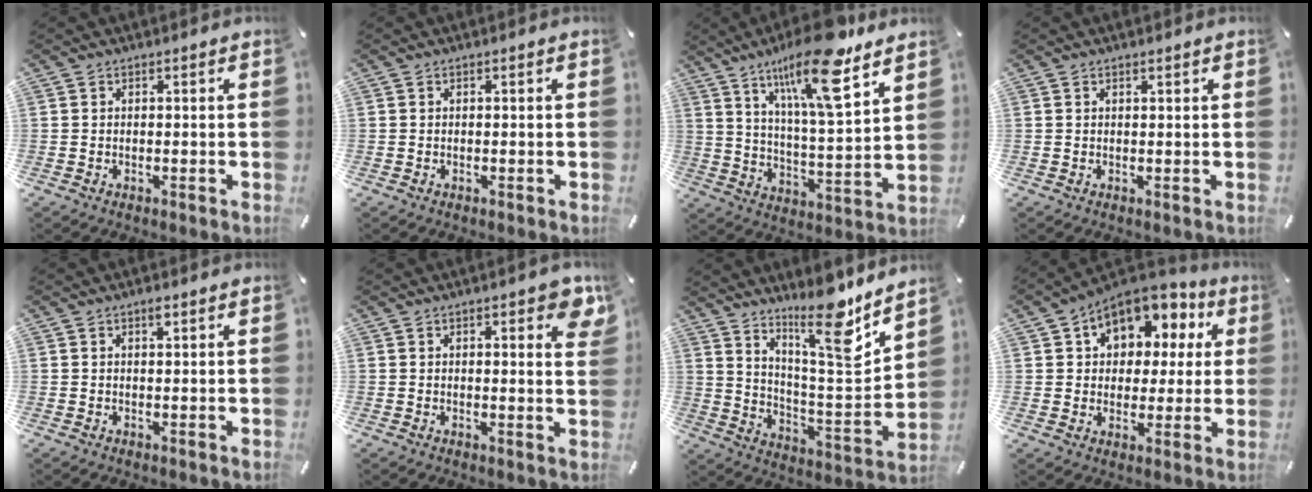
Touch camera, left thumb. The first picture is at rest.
{"total": 0.0}
{"total": 19.5, "force": [12.6, 4.9, 14.1], "torque": [-0.248, -0.062, 0.199]}
{"total": 0.8, "force": [0.4, 0.2, 0.6], "torque": [-0.011, 0.001, 0.008]}
{"total": 1.5, "force": [0.8, 0.5, 1.2], "torque": [-0.025, 0.002, 0.012]}
{"total": 6.0, "force": [3.2, 2.0, 4.6], "torque": [-0.057, -0.013, 0.048]}
{"total": 17.0, "force": [13.7, 2.7, 9.7], "torque": [-0.151, -0.112, 0.220]}
{"total": 11.6, "force": [5.7, 8.6, 5.2], "torque": [-0.080, -0.036, 0.103]}